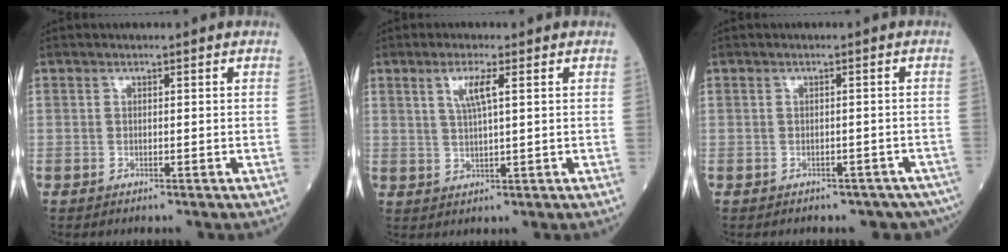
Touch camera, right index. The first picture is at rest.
{"total": 4.0, "force": [1.6, 0.1, 3.6], "torque": [-0.074, 0.001, 0.032]}
{"total": 7.5, "force": [-6.0, 3.6, 2.8], "torque": [-0.029, 0.000, -0.060]}